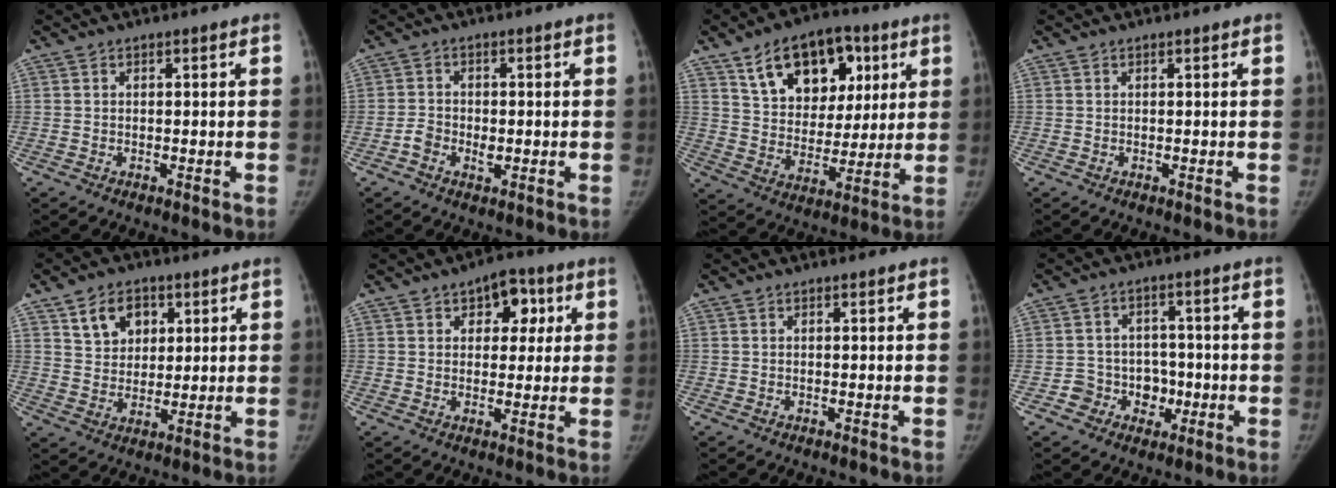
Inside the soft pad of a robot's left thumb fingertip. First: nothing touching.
{"total": 3.8, "force": [-1.1, 2.7, 2.3], "torque": [-0.034, 0.012, -0.021]}
{"total": 18.5, "force": [8.4, 12.1, 11.2], "torque": [-0.130, -0.018, 0.140]}
{"total": 0.0}
{"total": 8.4, "force": [3.9, 6.2, 4.1], "torque": [-0.034, -0.019, 0.069]}
{"total": 7.7, "force": [3.0, 5.1, 4.9], "torque": [-0.023, -0.004, 0.033]}
{"total": 0.0}
{"total": 7.2, "force": [-2.3, 6.6, 1.9], "torque": [0.018, 0.026, -0.031]}